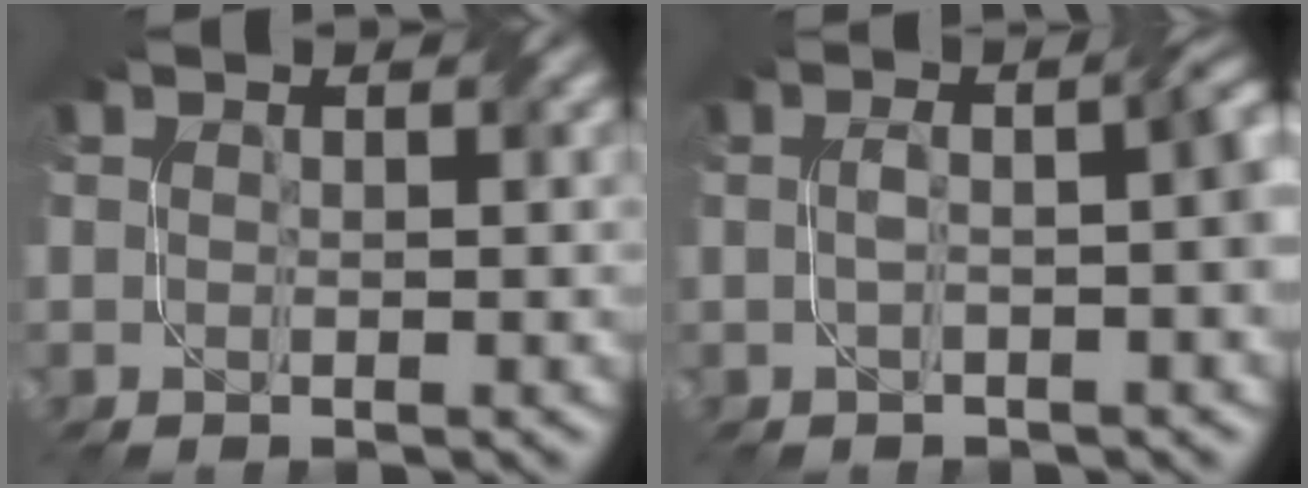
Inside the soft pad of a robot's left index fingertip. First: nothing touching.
{"total": 4.8, "force": [-0.3, 1.7, 4.5], "torque": [-0.062, 0.008, -0.002]}